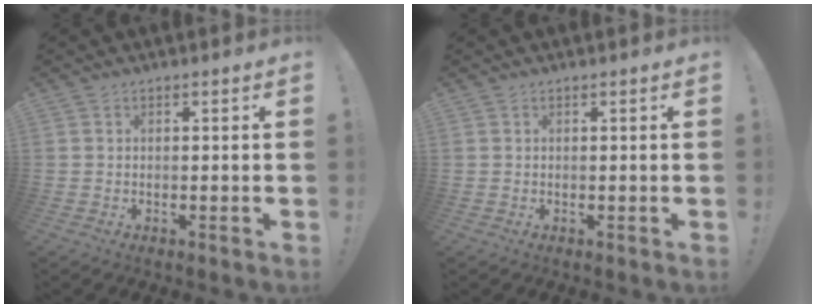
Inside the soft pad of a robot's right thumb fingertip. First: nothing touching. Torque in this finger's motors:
{"motor_torque": [0.01, 0.08, -0.74, 0.09, -0.33]}